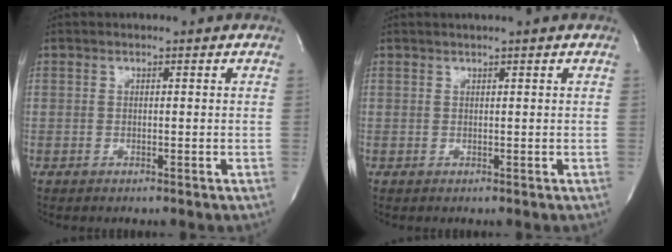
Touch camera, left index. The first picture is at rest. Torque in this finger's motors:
{"motor_torque": [0.16, -0.16, -0.06, 0.00]}